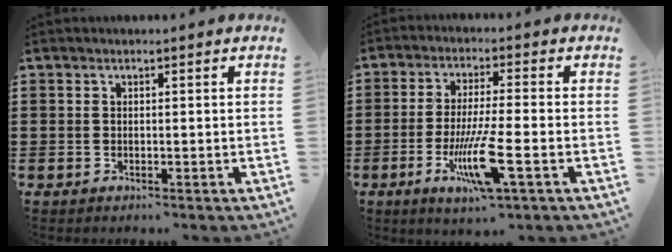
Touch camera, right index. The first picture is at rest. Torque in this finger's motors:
{"motor_torque": [0.88, 0.21, 0.72, 0.14]}